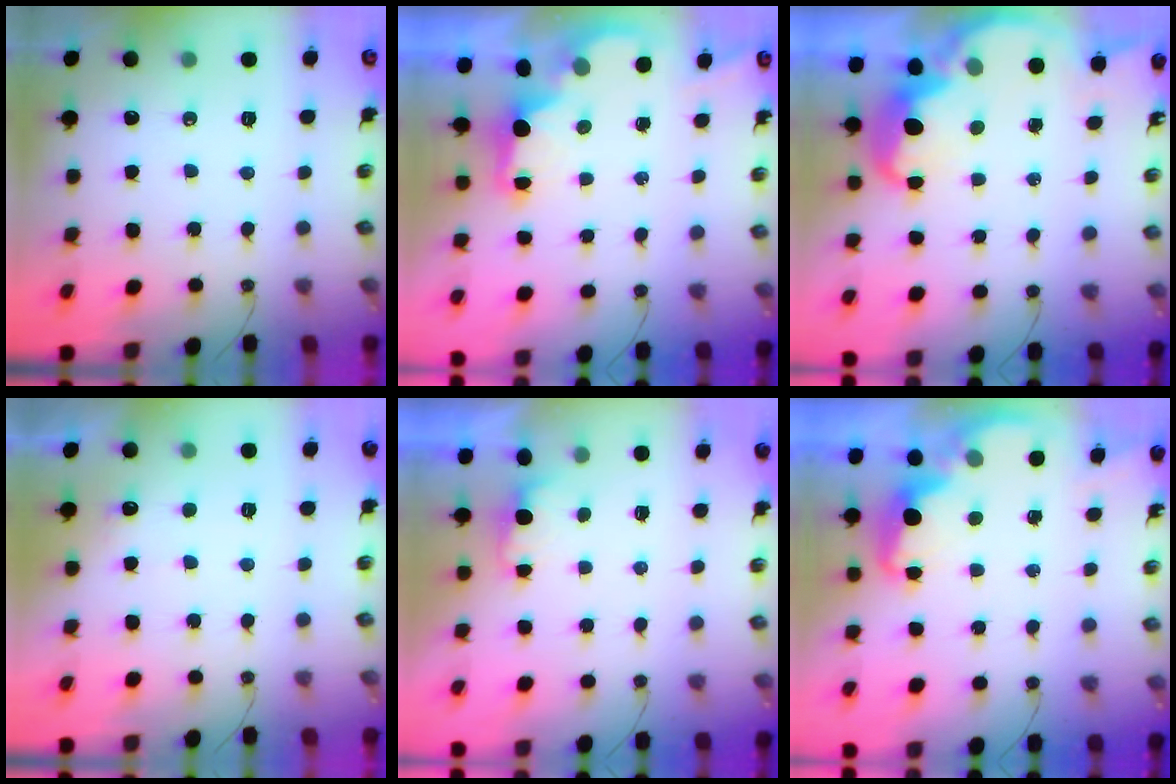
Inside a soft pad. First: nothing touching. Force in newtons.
{"total": 1.9, "press": 1.8, "slide": 0.7}
{"total": 5.4, "press": 5.4, "slide": 0.4}
{"total": 4.4, "press": 4.2, "slide": 1.2}
{"total": 1.0, "press": 0.7, "slide": 0.7}
{"total": 2.1, "press": 2.0, "slide": 0.6}